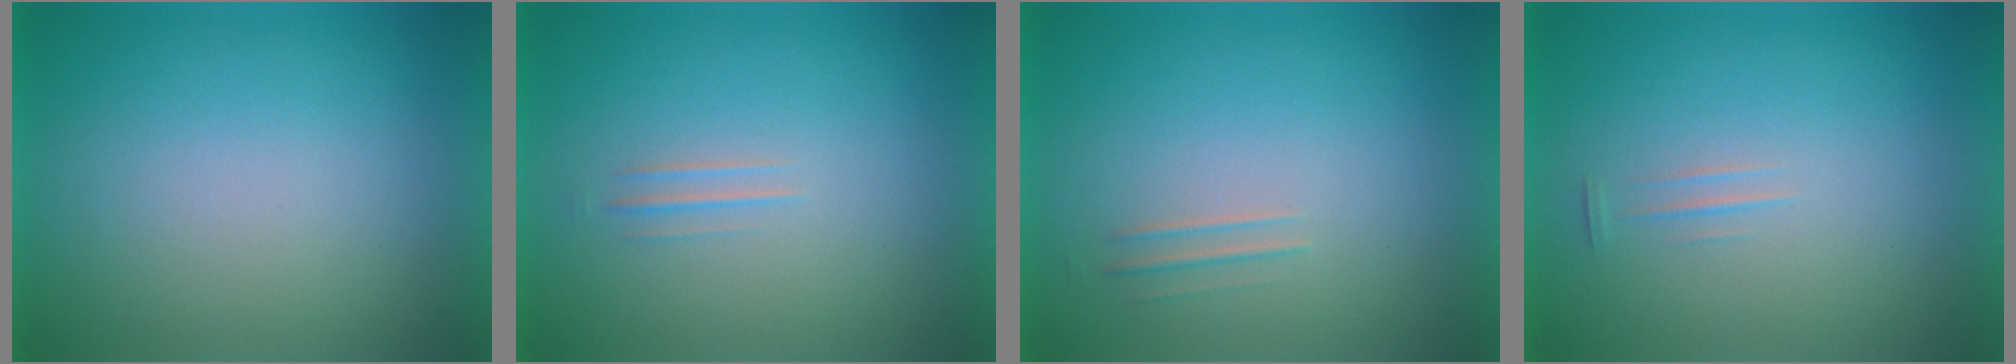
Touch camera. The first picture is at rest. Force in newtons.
{"total": 1.4}
{"total": 1.7}
{"total": 1.1}